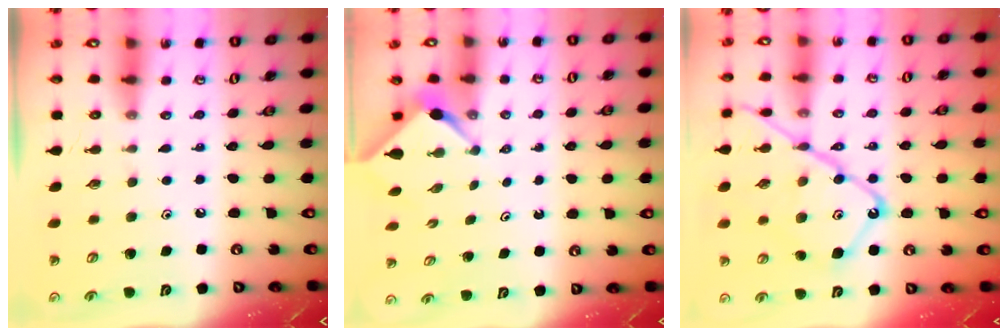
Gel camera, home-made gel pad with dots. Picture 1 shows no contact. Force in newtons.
{"total": 2.6, "press": 2.6, "slide": 0.3}
{"total": 19.5, "press": 19.4, "slide": 1.9}